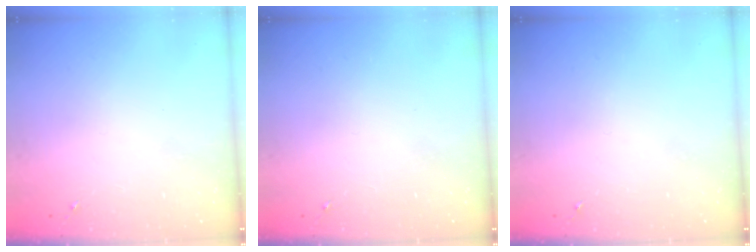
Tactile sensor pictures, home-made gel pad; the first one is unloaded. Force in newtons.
{"total": 0.0}
{"total": 0.0}